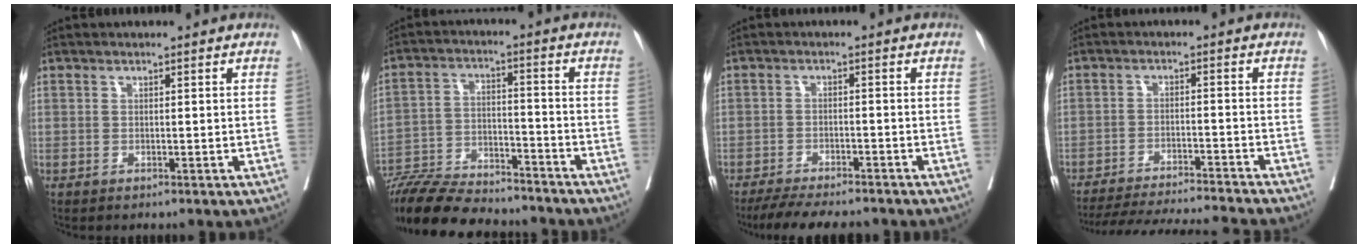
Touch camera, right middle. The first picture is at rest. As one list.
[{"total": 17.7, "force": [-16.1, 3.1, 6.6], "torque": [-0.125, -0.008, -0.257]}, {"total": 10.1, "force": [-8.9, 2.1, 4.1], "torque": [-0.058, -0.008, -0.131]}, {"total": 17.8, "force": [-16.6, -0.4, 6.3], "torque": [-0.109, -0.030, -0.239]}]